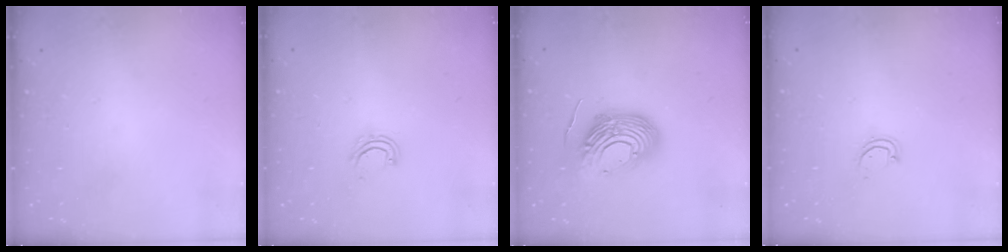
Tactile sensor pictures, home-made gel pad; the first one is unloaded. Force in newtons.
{"total": 3.5, "press": 3.5, "slide": 0.3}
{"total": 14.4, "press": 14.3, "slide": 2.2}
{"total": 3.0, "press": 3.0, "slide": 0.2}